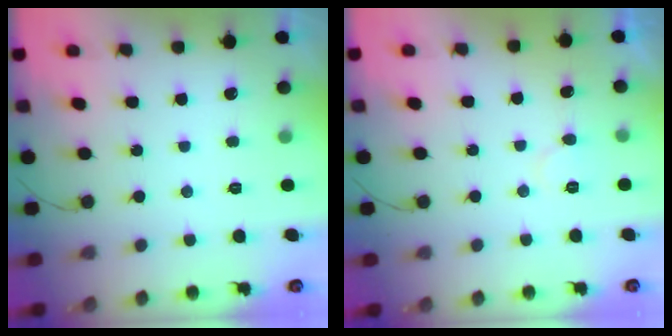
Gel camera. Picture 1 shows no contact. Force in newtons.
{"total": 5.1, "press": 5.1, "slide": 0.3}